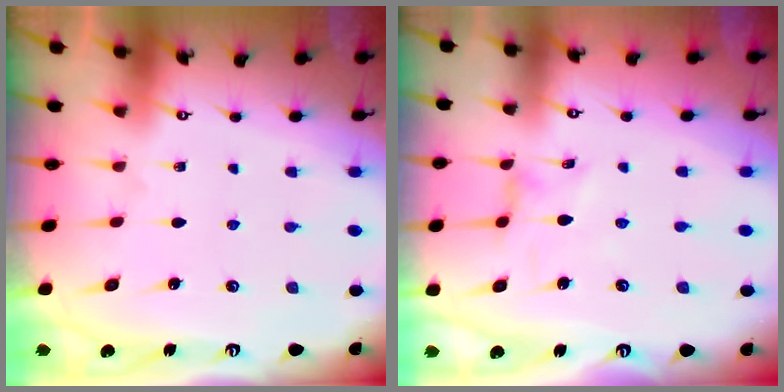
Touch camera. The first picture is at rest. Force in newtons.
{"total": 0.0}